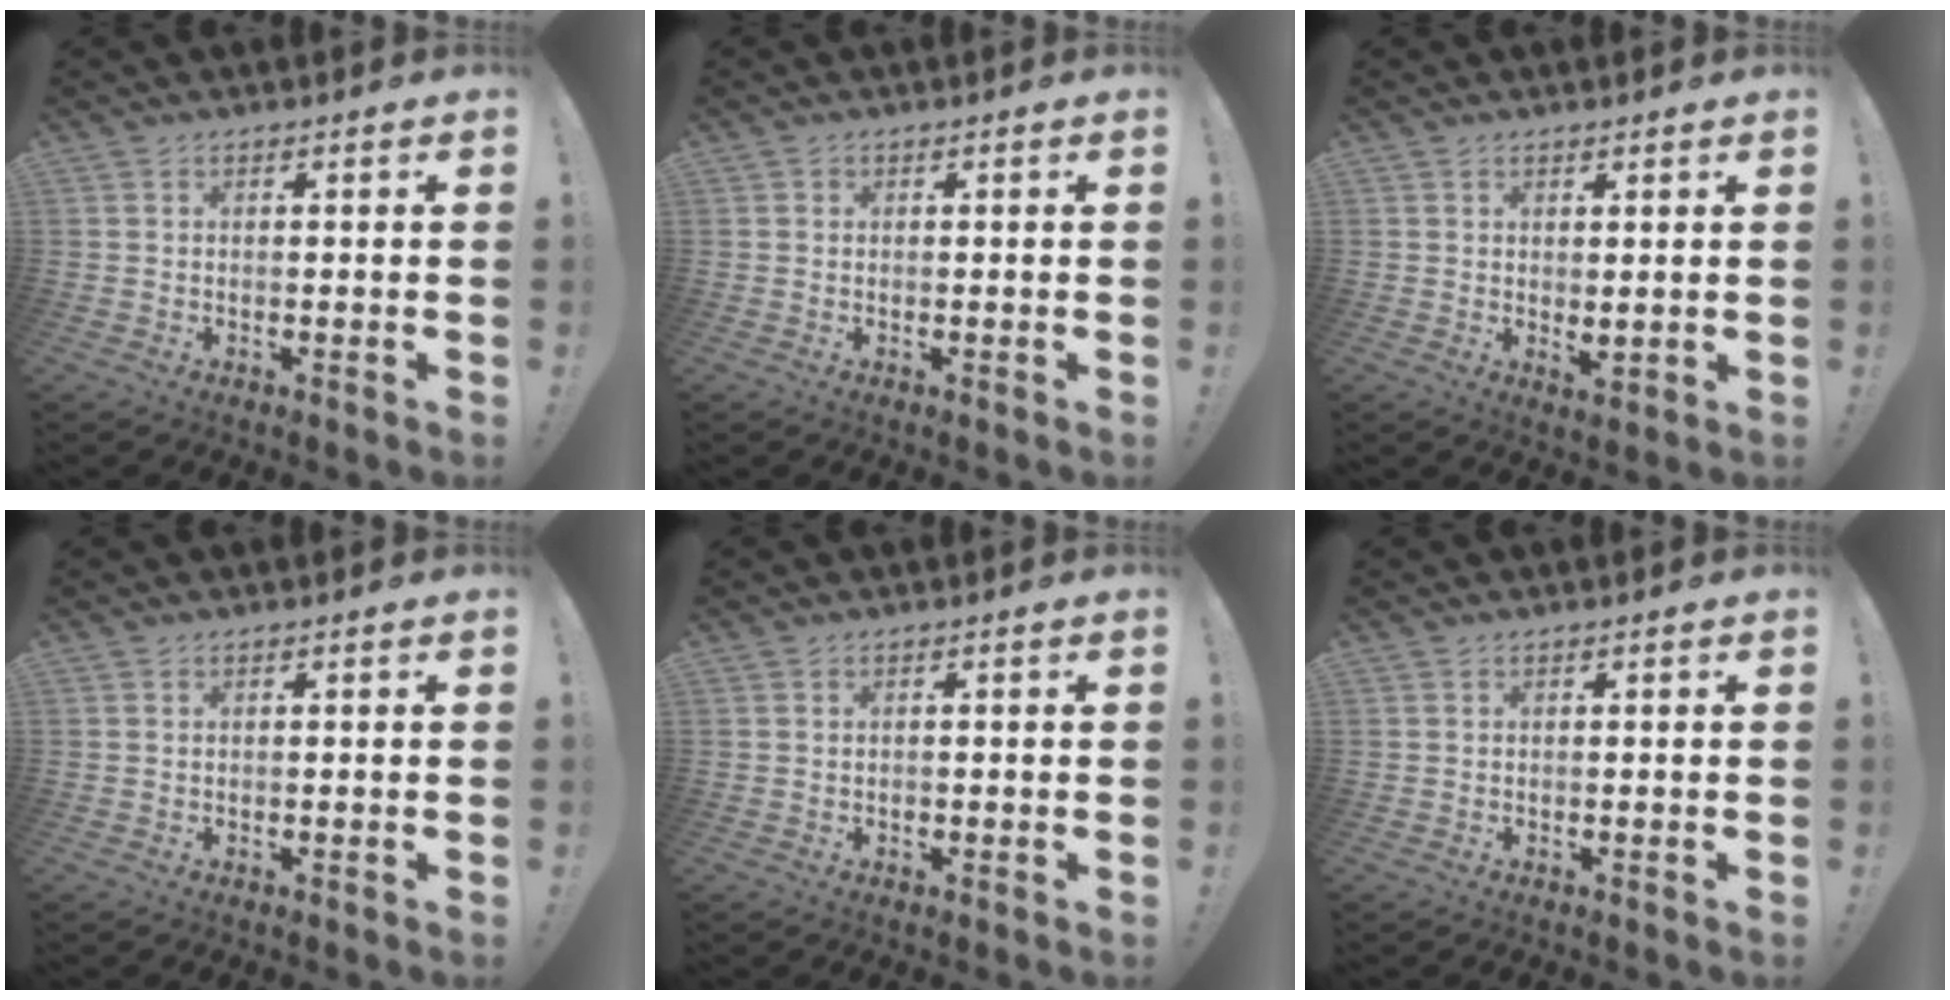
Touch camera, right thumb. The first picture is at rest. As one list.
[{"total": 0.5, "force": [0.2, 0.5, -0.1], "torque": [0.004, 0.000, 0.002]}, {"total": 2.3, "force": [1.1, 0.9, 1.8], "torque": [-0.024, -0.011, 0.020]}, {"total": 0.0}, {"total": 0.7, "force": [-0.3, 0.6, -0.1], "torque": [-0.004, 0.004, -0.004]}, {"total": 0.0}]